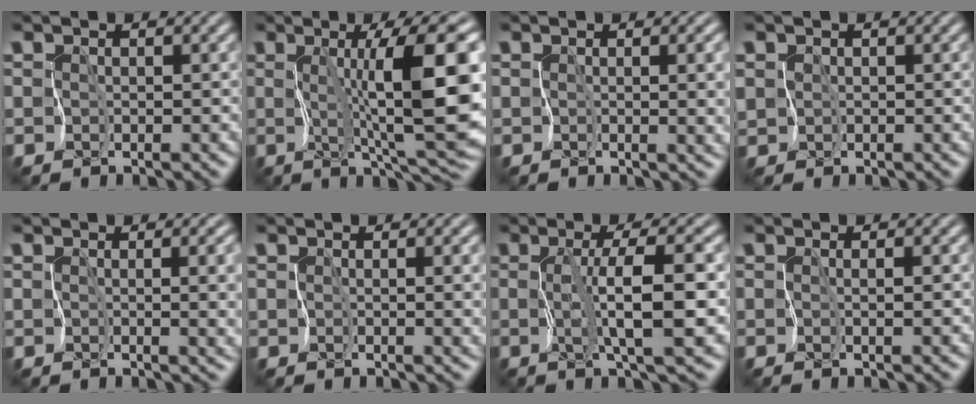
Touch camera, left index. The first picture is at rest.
{"total": 10.0, "force": [0.9, 1.5, 9.9], "torque": [-0.137, 0.001, 0.015]}
{"total": 5.3, "force": [0.3, 2.5, 4.7], "torque": [-0.047, -0.012, 0.016]}
{"total": 0.6, "force": [0.1, 0.6, -0.1], "torque": [-0.005, -0.003, -0.001]}
{"total": 6.1, "force": [0.2, 2.8, 5.4], "torque": [-0.052, -0.014, 0.015]}
{"total": 4.3, "force": [0.4, 2.0, 3.8], "torque": [-0.041, -0.011, 0.016]}
{"total": 4.8, "force": [-0.5, 0.4, 4.8], "torque": [-0.080, 0.000, -0.012]}
{"total": 1.0, "force": [-0.2, 0.0, 1.0], "torque": [-0.016, -0.003, -0.003]}